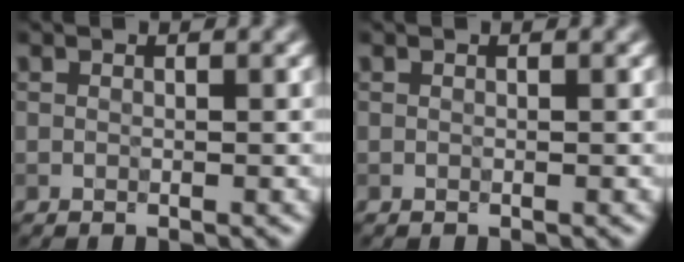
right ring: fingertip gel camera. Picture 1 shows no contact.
{"total": 0.0}